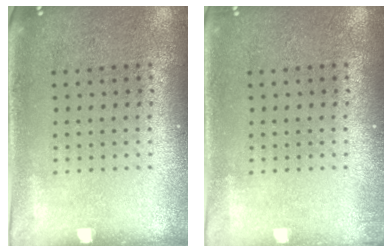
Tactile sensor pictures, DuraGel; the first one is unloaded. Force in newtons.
{"total": 0.7, "press": 0.7, "slide": 0.2}